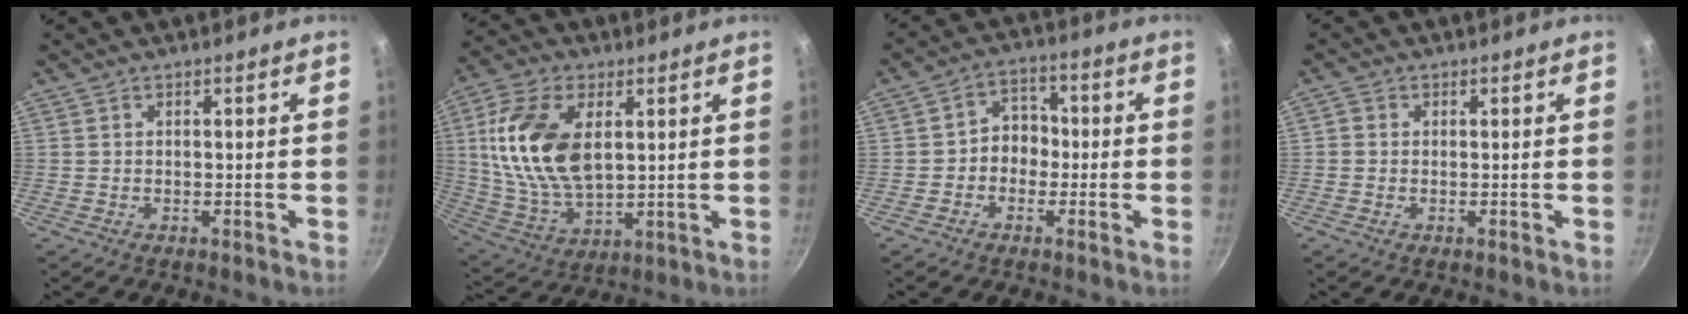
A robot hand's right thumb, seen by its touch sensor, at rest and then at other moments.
{"total": 17.7, "force": [3.9, 10.1, 13.9], "torque": [-0.258, -0.009, 0.082]}
{"total": 5.6, "force": [-1.1, 4.7, 2.9], "torque": [-0.001, 0.025, -0.029]}
{"total": 1.2, "force": [0.0, 1.1, 0.4], "torque": [-0.006, 0.004, -0.005]}